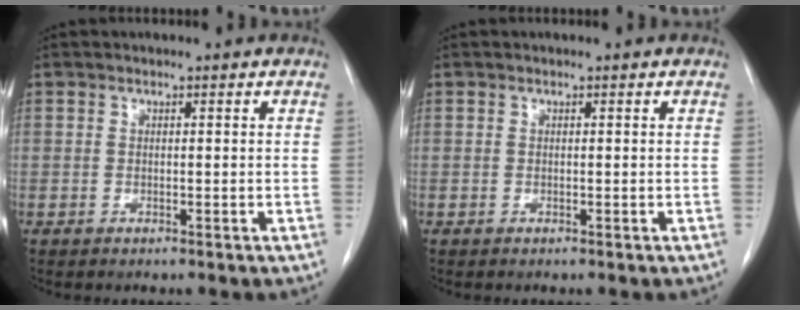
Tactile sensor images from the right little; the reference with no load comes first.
{"total": 0.0}